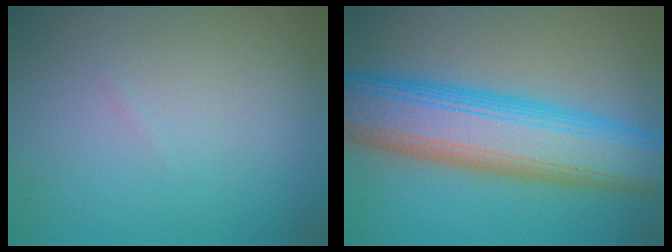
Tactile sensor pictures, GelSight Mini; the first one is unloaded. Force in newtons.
{"total": 10.8, "press": 10.8, "slide": 0.4}